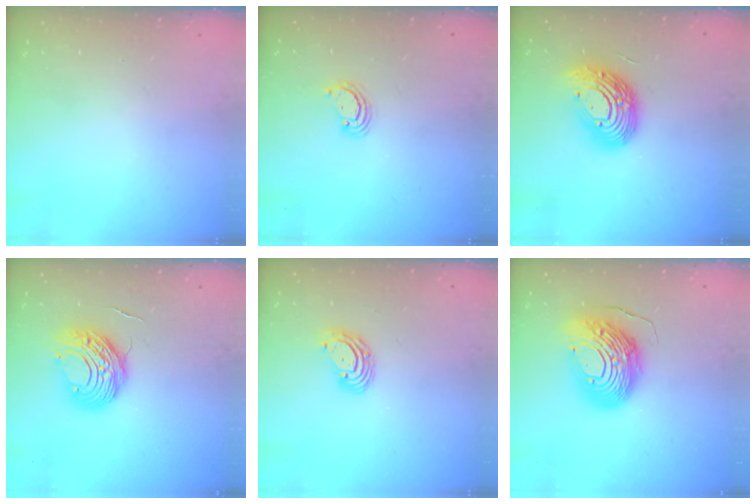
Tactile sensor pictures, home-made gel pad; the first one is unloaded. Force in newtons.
{"total": 2.5, "press": 2.5, "slide": 0.3}
{"total": 15.7, "press": 15.7, "slide": 1.1}
{"total": 10.1, "press": 10.1, "slide": 0.8}
{"total": 5.7, "press": 5.7, "slide": 0.9}
{"total": 16.2, "press": 16.2, "slide": 1.3}